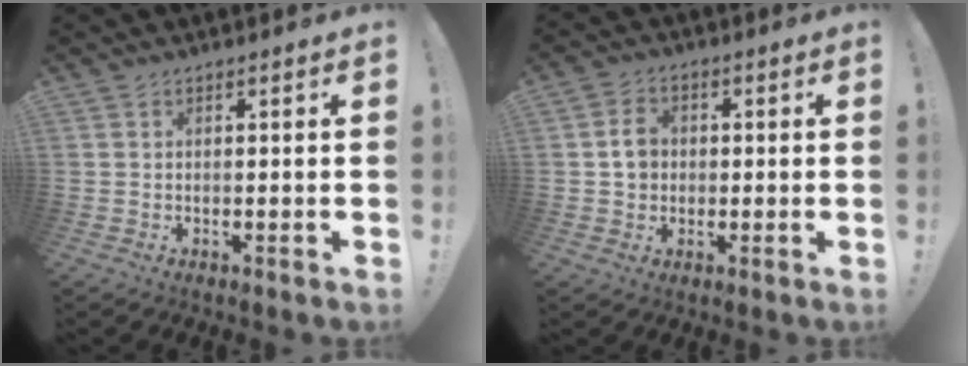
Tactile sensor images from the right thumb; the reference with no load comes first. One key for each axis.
{"total": 6.2, "fx": 0.4, "fy": 5.5, "fz": 3.0, "tx": -0.039, "ty": 0.011, "tz": 0.009}